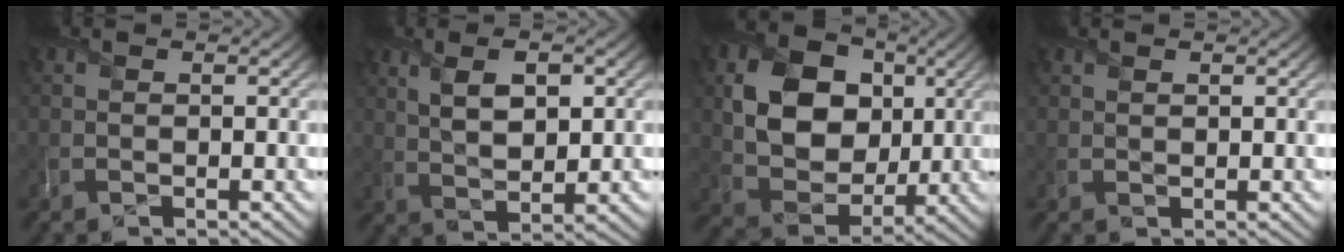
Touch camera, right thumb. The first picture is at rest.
{"total": 6.7, "force": [2.5, 2.8, 5.6], "torque": [-0.108, 0.004, 0.047]}
{"total": 12.0, "force": [2.6, 9.2, 7.2], "torque": [-0.155, -0.005, 0.044]}
{"total": 0.8, "force": [0.7, 0.2, 0.1], "torque": [-0.005, 0.001, 0.017]}